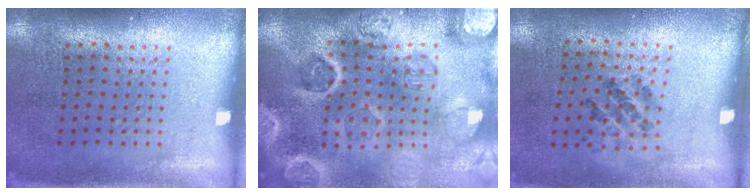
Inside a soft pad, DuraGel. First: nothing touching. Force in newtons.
{"total": 5.4, "press": 4.6, "slide": 2.7}
{"total": 1.3, "press": 0.7, "slide": 1.1}